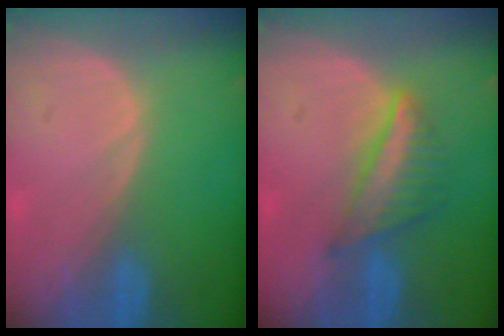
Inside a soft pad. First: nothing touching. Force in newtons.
{"total": 5.9, "press": 5.7, "slide": 1.6}